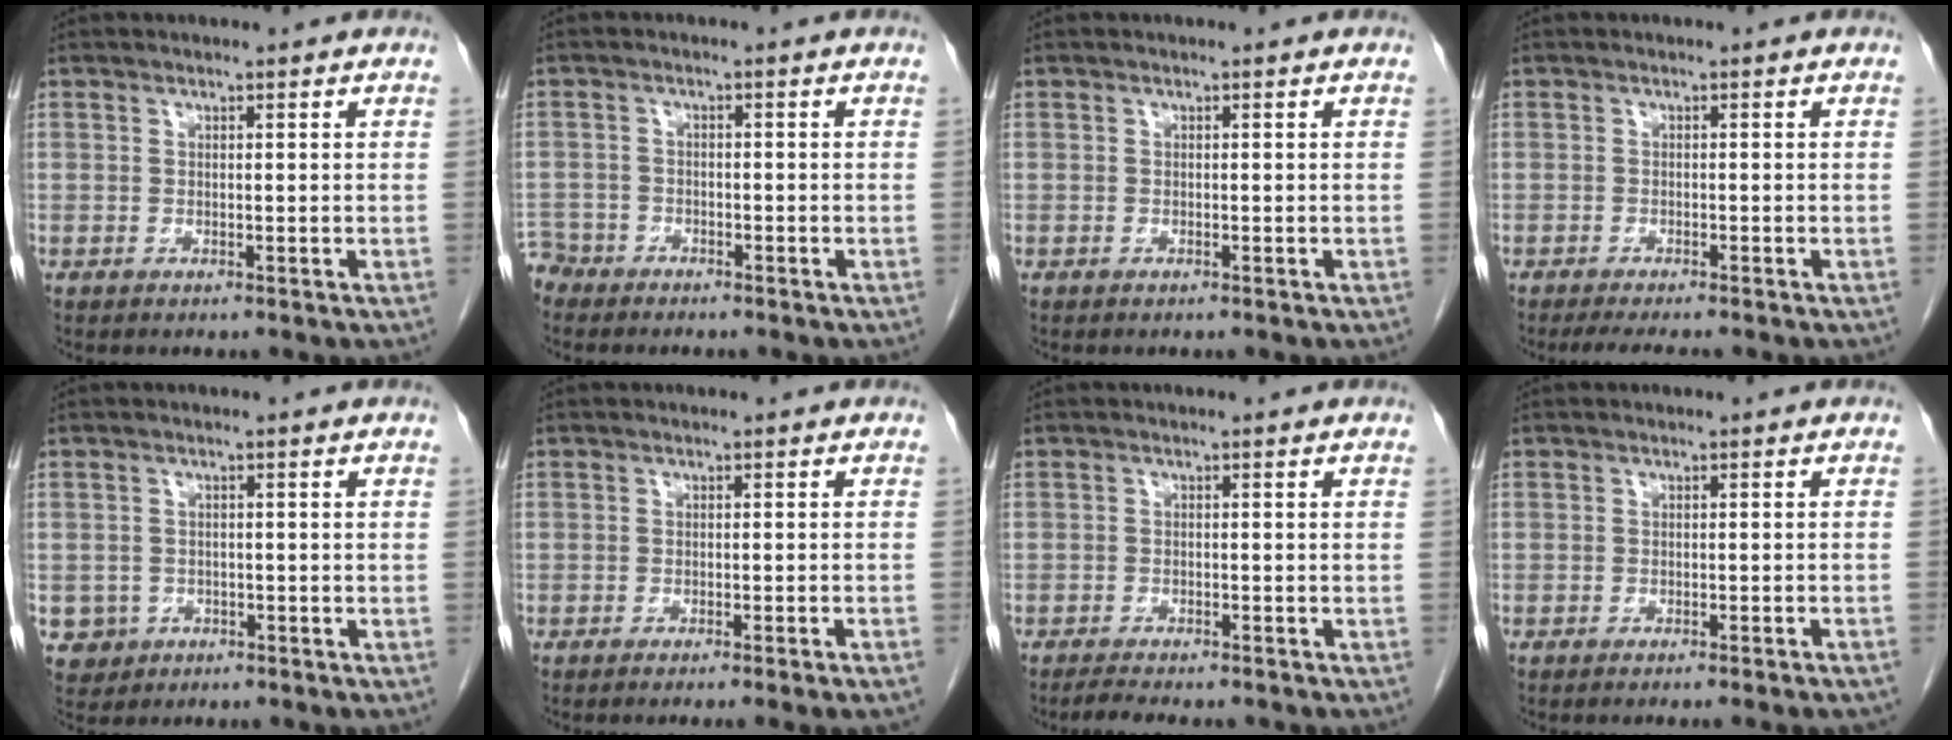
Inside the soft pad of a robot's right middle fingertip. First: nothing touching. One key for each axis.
{"total": 3.9, "fx": -3.5, "fy": 1.6, "fz": -0.4, "tx": 0.006, "ty": -0.003, "tz": -0.073}
{"total": 0.0}
{"total": 4.4, "fx": -3.7, "fy": 0.2, "fz": 2.3, "tx": -0.032, "ty": -0.010, "tz": -0.055}
{"total": 3.5, "fx": -1.4, "fy": 3.2, "fz": 0.1, "tx": -0.001, "ty": 0.008, "tz": -0.020}
{"total": 4.8, "fx": -3.7, "fy": -0.8, "fz": 2.9, "tx": -0.024, "ty": -0.004, "tz": -0.047}
{"total": 5.1, "fx": -4.5, "fy": 0.8, "fz": 2.3, "tx": -0.036, "ty": -0.011, "tz": -0.065}
{"total": 5.9, "fx": -5.1, "fy": -0.3, "fz": 3.0, "tx": -0.024, "ty": -0.002, "tz": -0.063}